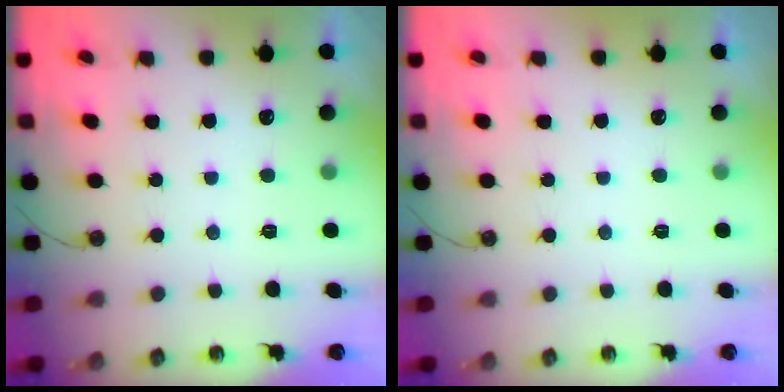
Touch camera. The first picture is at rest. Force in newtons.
{"total": 0.0}